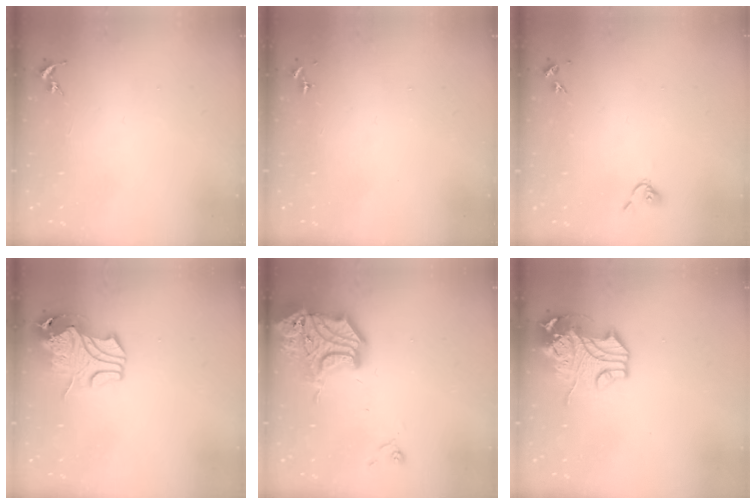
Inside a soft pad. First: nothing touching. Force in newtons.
{"total": 0.0}
{"total": 3.7, "press": 3.6, "slide": 0.6}
{"total": 12.1, "press": 12.0, "slide": 1.8}
{"total": 21.9, "press": 21.7, "slide": 2.9}
{"total": 13.9, "press": 13.7, "slide": 2.3}